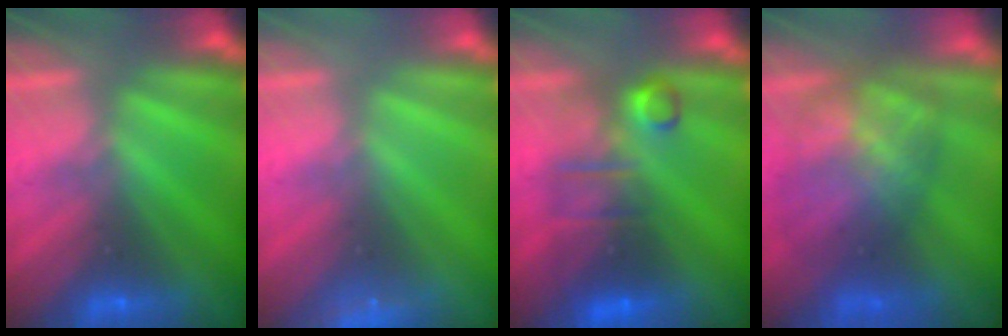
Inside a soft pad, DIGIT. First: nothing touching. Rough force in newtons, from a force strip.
{"total": 2.3}
{"total": 6.1}
{"total": 7.4}